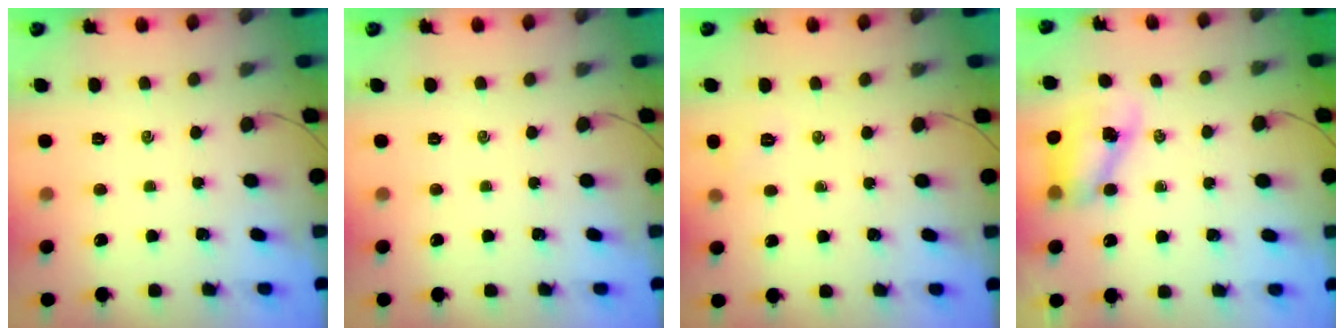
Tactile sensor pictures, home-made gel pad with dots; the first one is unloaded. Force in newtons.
{"total": 0.0}
{"total": 4.0, "press": 3.9, "slide": 1.0}
{"total": 8.6, "press": 8.4, "slide": 1.5}